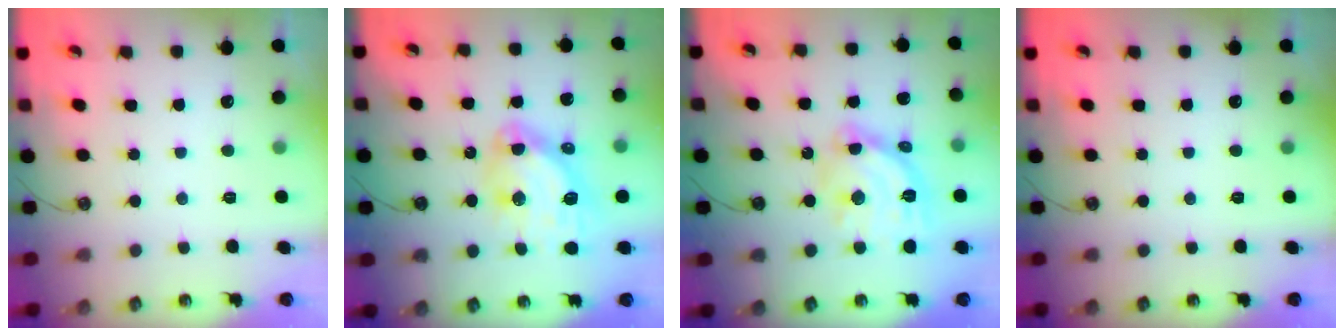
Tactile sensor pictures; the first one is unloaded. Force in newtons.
{"total": 13.5, "press": 13.4, "slide": 1.7}
{"total": 16.3, "press": 16.2, "slide": 1.6}
{"total": 0.0}